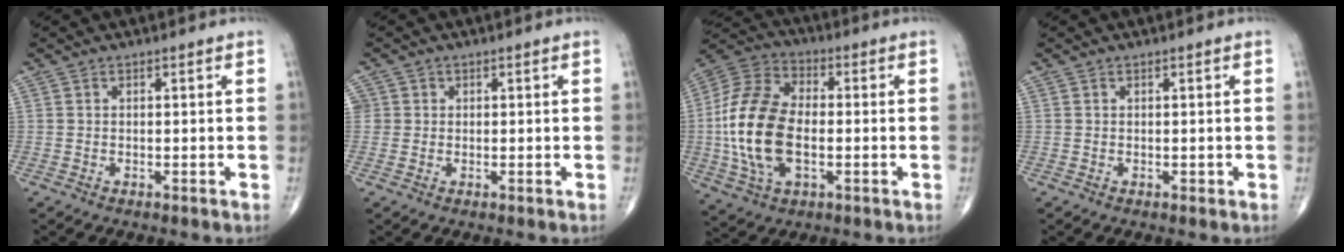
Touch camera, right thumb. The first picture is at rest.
{"total": 1.7, "force": [0.2, 1.7, 0.0], "torque": [0.013, 0.004, 0.001]}
{"total": 18.5, "force": [-1.8, 10.6, 15.1], "torque": [-0.312, 0.013, -0.033]}
{"total": 0.0}